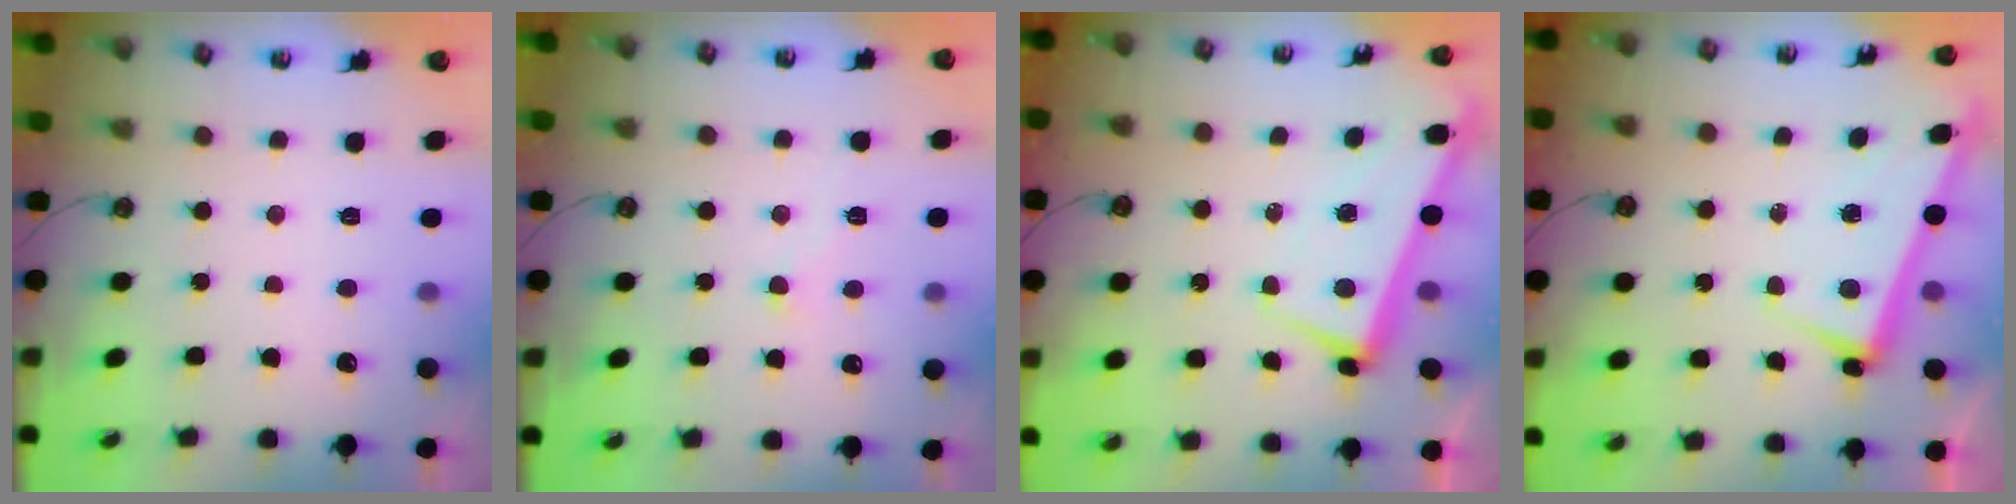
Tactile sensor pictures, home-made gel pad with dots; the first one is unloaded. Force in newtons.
{"total": 0.0}
{"total": 1.5, "press": 0.4, "slide": 1.5}
{"total": 2.6, "press": 2.5, "slide": 0.6}